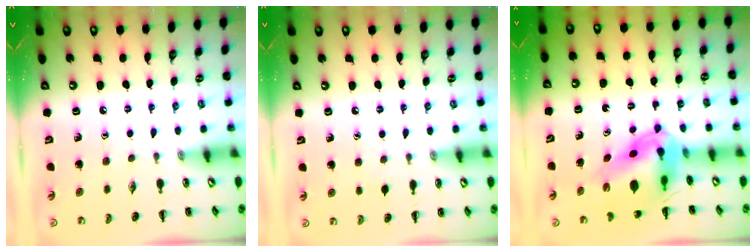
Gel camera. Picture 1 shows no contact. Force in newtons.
{"total": 2.6, "press": 2.4, "slide": 1.1}
{"total": 7.8, "press": 7.4, "slide": 2.4}